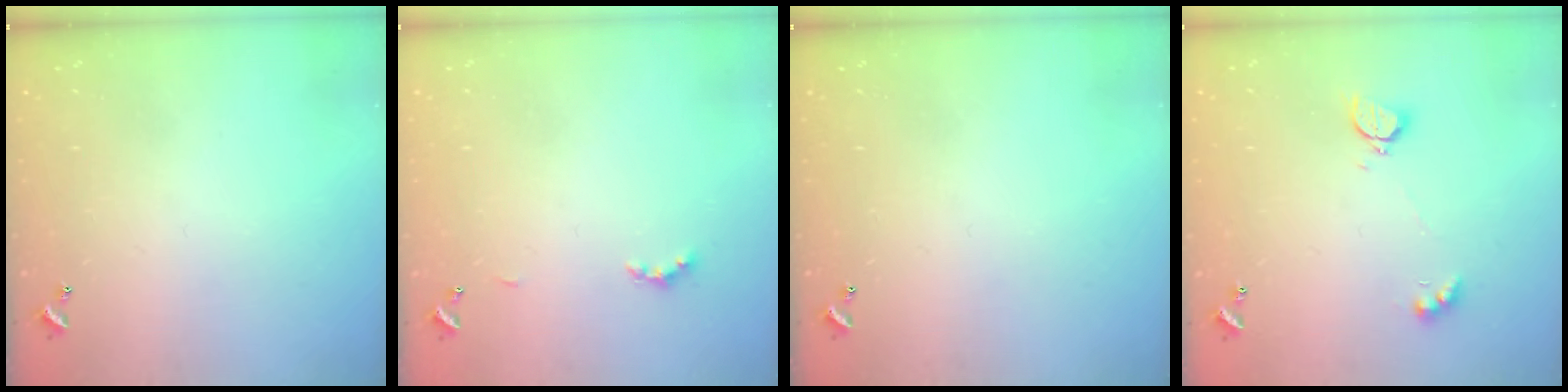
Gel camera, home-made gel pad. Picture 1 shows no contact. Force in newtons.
{"total": 2.6, "press": 2.5, "slide": 0.6}
{"total": 0.0}
{"total": 2.1, "press": 2.1, "slide": 0.5}